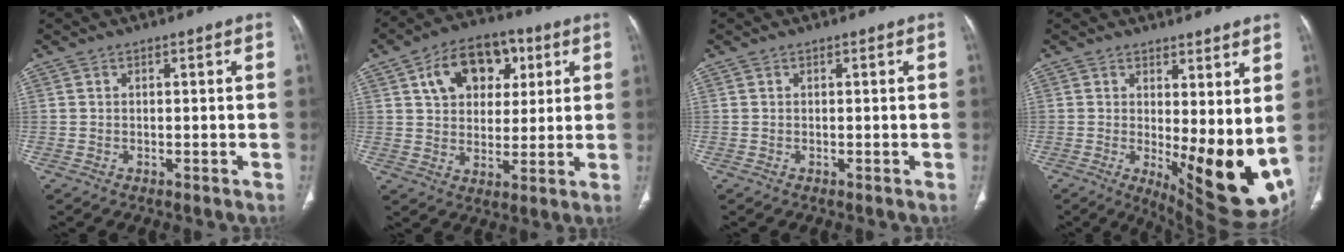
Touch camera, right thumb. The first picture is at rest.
{"total": 13.8, "force": [5.3, 9.5, 8.5], "torque": [-0.096, 0.000, 0.084]}
{"total": 0.0}
{"total": 14.9, "force": [0.8, 5.6, 13.8], "torque": [-0.180, -0.041, 0.030]}